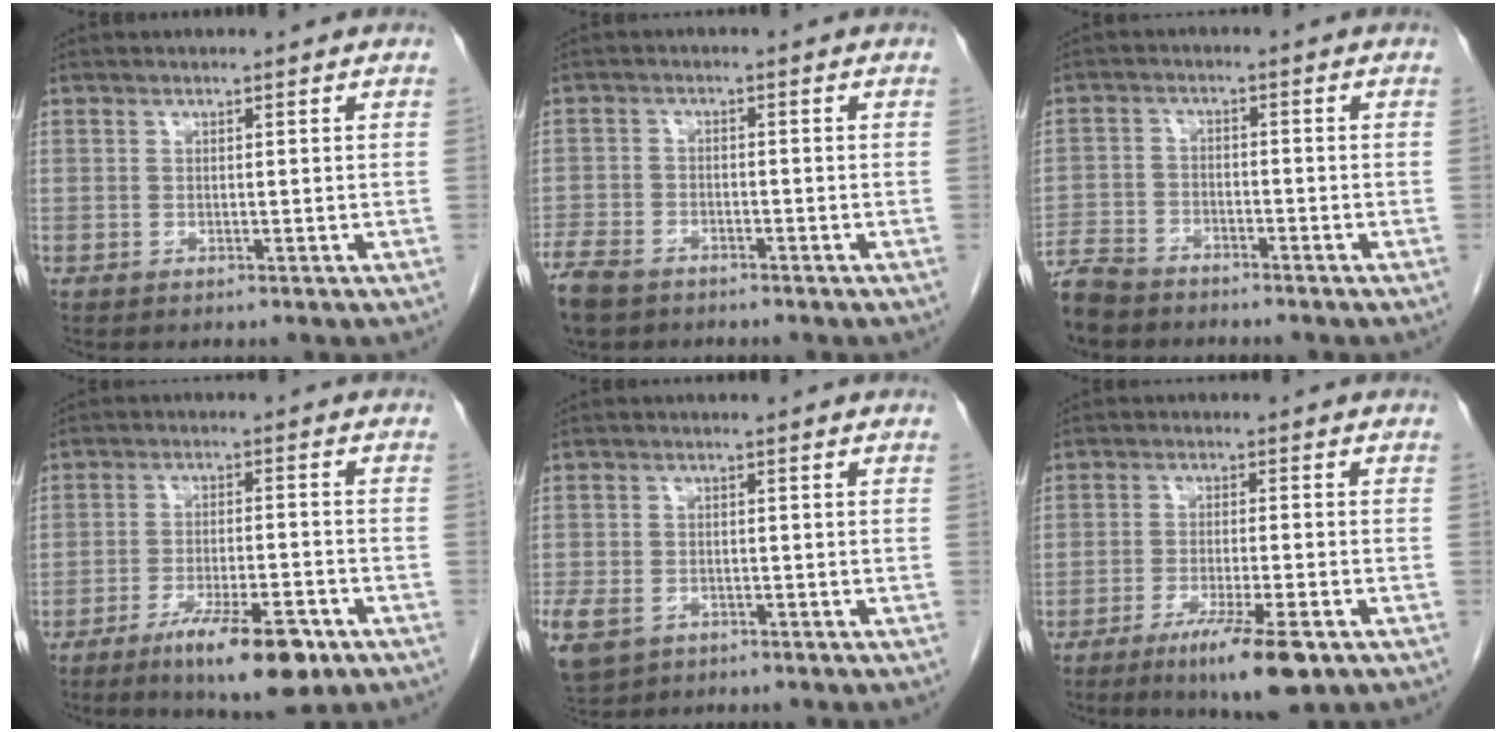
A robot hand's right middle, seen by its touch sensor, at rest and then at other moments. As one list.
[{"total": 7.2, "force": [-5.5, 3.4, 3.0], "torque": [-0.063, -0.009, -0.100]}, {"total": 7.8, "force": [-6.9, 2.9, 2.2], "torque": [-0.044, -0.012, -0.125]}, {"total": 10.6, "force": [-6.5, 2.0, 8.2], "torque": [-0.131, -0.013, -0.098]}, {"total": 10.2, "force": [-5.0, 7.7, 4.6], "torque": [-0.135, -0.009, -0.074]}, {"total": 8.6, "force": [-5.1, 0.6, 6.9], "torque": [-0.115, -0.020, -0.081]}]